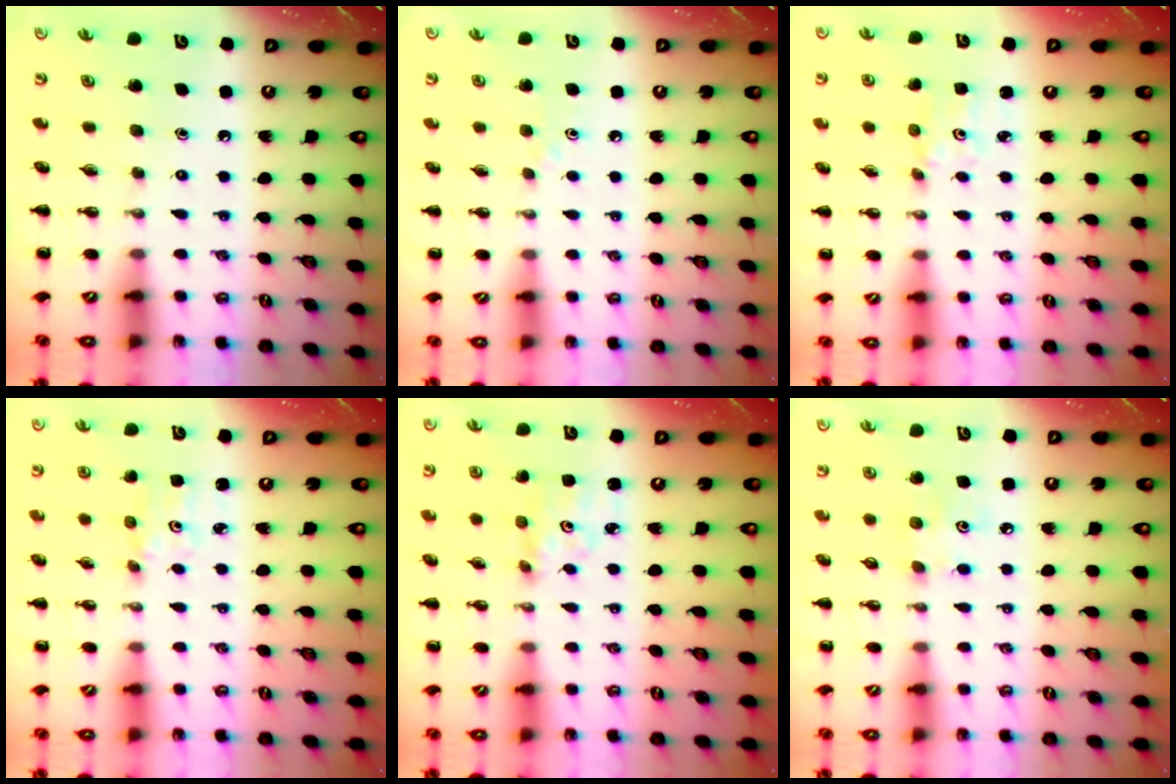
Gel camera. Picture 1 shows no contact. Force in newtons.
{"total": 2.7, "press": 2.5, "slide": 1.0}
{"total": 1.6, "press": 1.6, "slide": 0.2}
{"total": 1.6, "press": 1.6, "slide": 0.2}
{"total": 2.9, "press": 2.8, "slide": 0.7}
{"total": 3.8, "press": 3.7, "slide": 0.9}